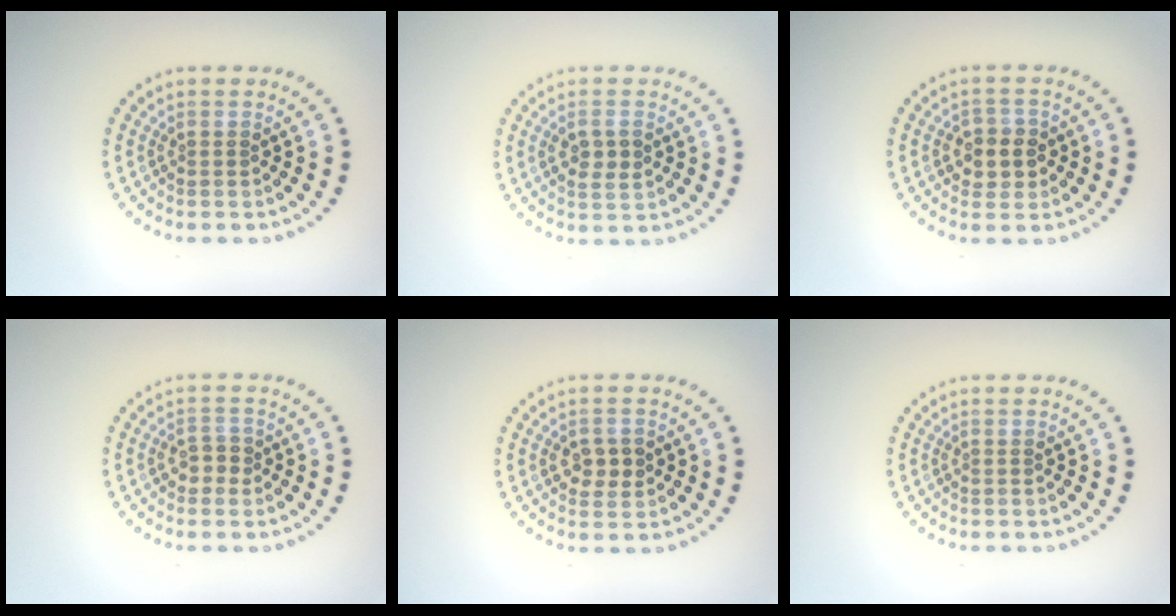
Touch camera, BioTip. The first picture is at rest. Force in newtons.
{"total": 2.4, "press": 2.4, "slide": 0.4}
{"total": 2.9, "press": 2.8, "slide": 0.7}
{"total": 1.8, "press": 1.7, "slide": 0.6}
{"total": 2.4, "press": 2.3, "slide": 0.3}
{"total": 0.0}